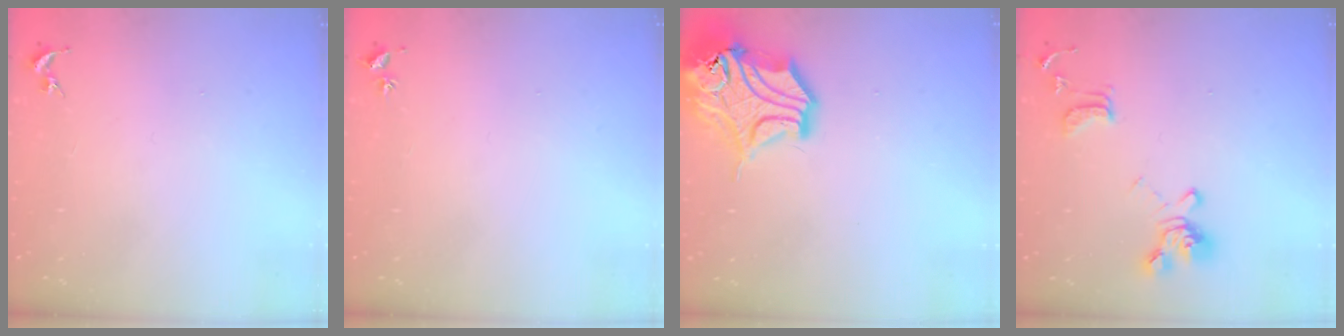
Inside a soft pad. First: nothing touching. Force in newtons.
{"total": 2.0, "press": 2.0, "slide": 0.3}
{"total": 16.7, "press": 16.5, "slide": 2.5}
{"total": 14.3, "press": 14.2, "slide": 1.5}